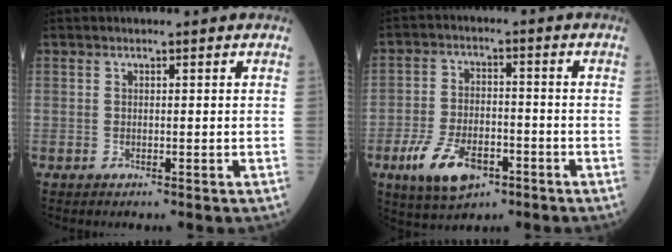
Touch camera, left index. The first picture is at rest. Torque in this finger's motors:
{"motor_torque": [1.29, 0.85, 0.25, 0.08]}